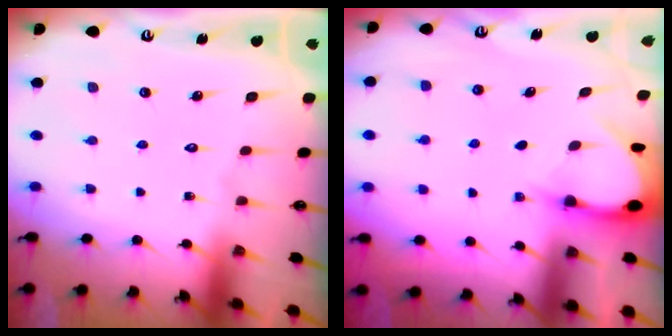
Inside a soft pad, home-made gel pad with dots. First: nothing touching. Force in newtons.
{"total": 2.9, "press": 2.9, "slide": 0.3}